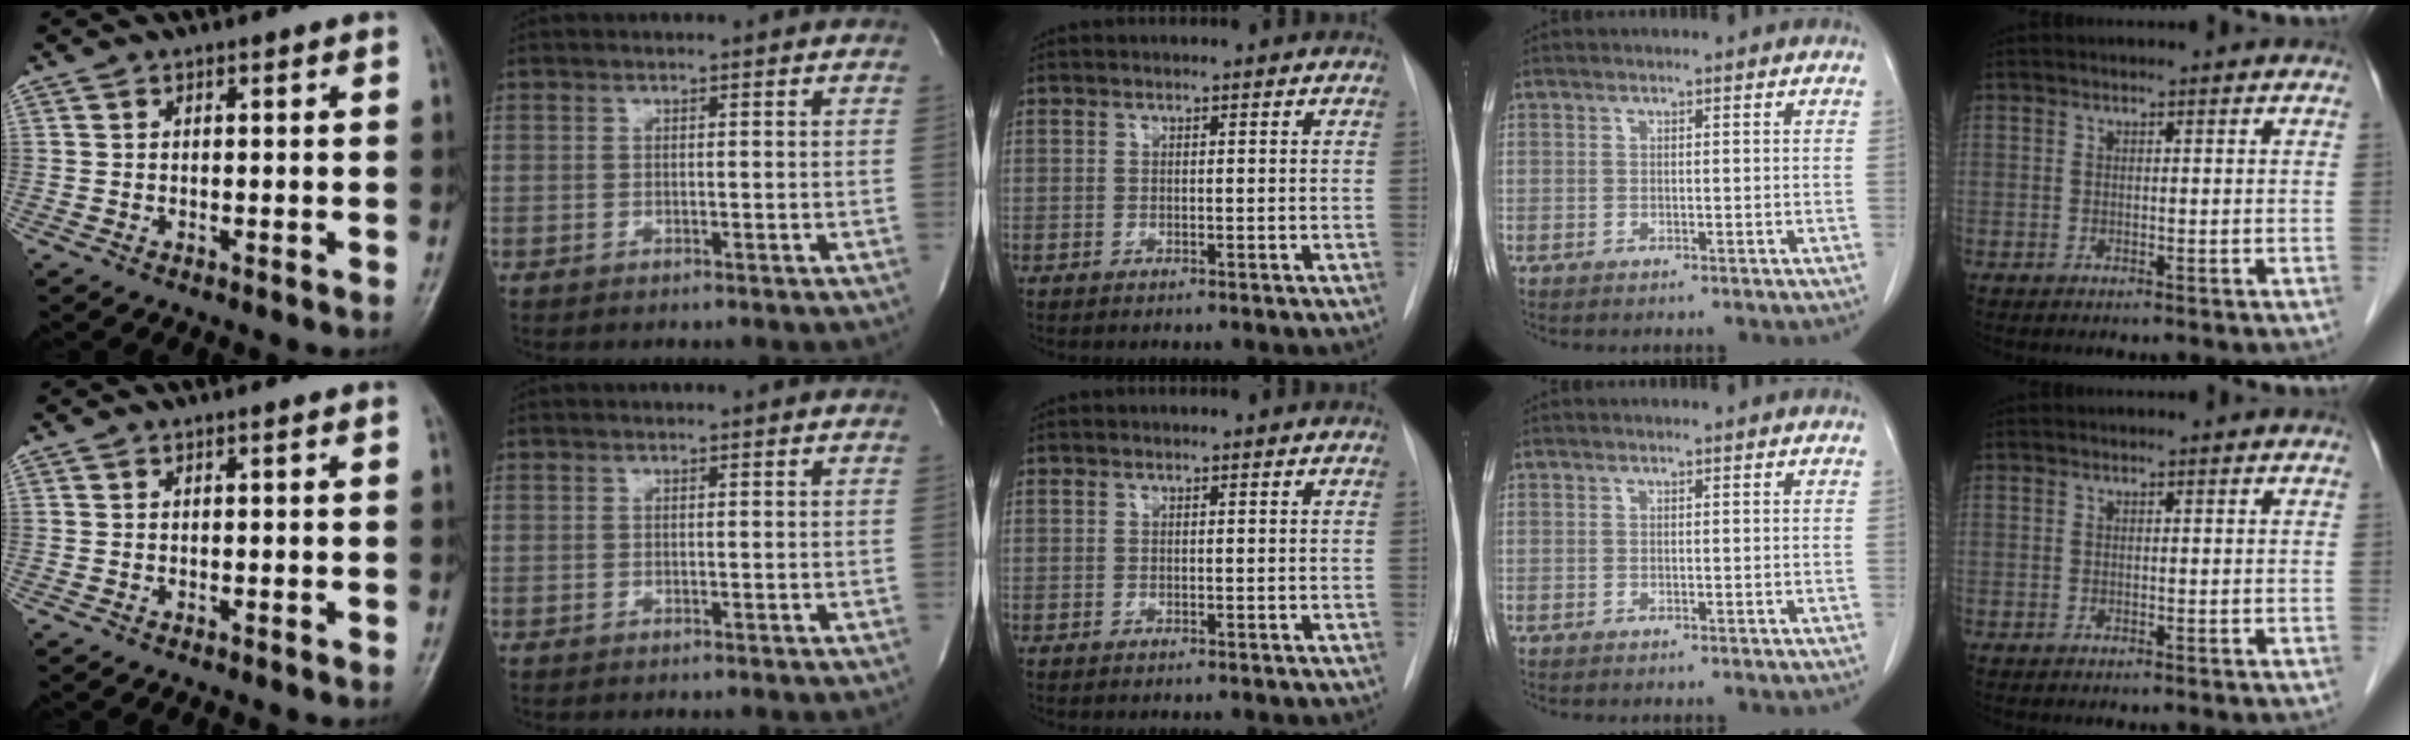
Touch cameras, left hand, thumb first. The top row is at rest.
{}